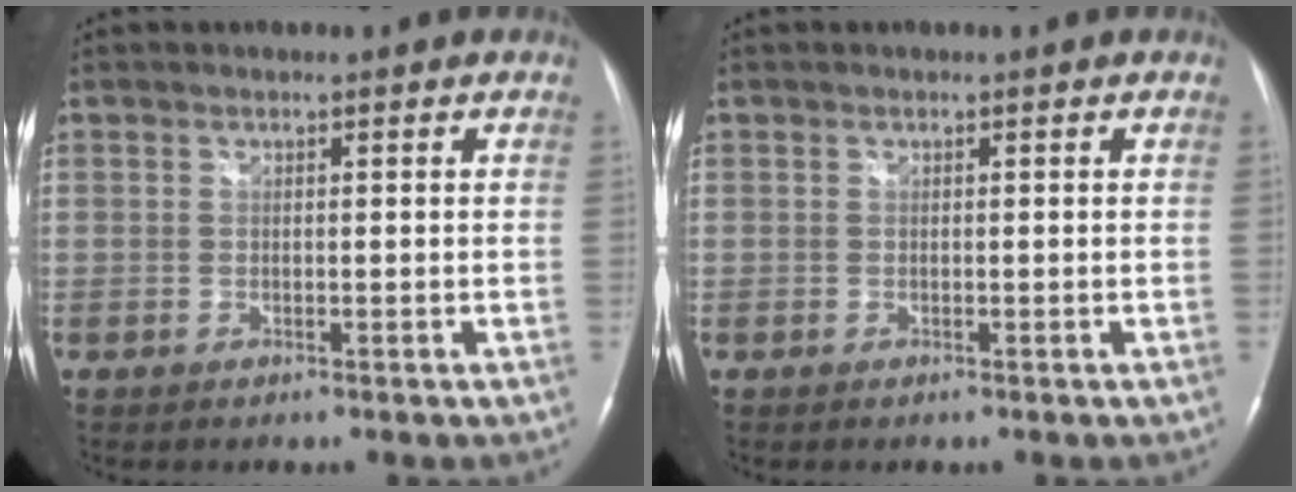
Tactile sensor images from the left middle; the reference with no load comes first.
{"total": 0.0}